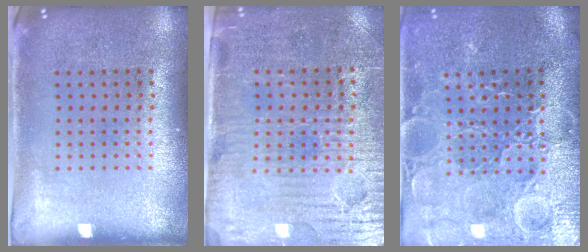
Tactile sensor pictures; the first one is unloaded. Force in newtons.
{"total": 3.9, "press": 3.5, "slide": 1.5}
{"total": 3.6, "press": 3.5, "slide": 0.8}